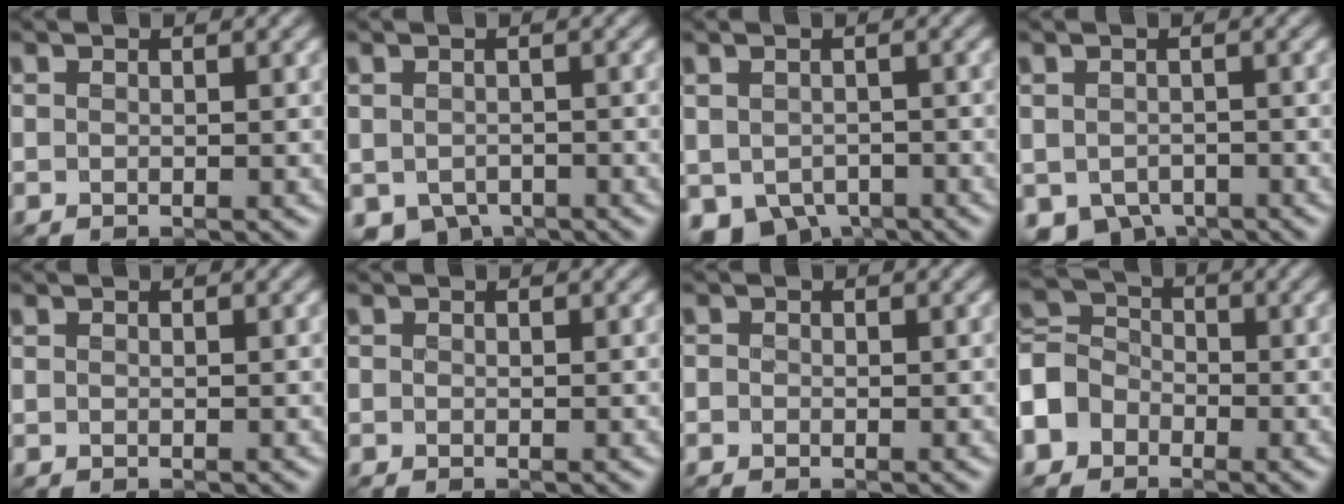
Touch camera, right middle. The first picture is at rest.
{"total": 3.3, "force": [-2.0, 2.2, 1.5], "torque": [-0.028, -0.013, -0.033]}
{"total": 4.5, "force": [-2.4, 3.2, 2.2], "torque": [-0.042, -0.021, -0.035]}
{"total": 3.9, "force": [-2.3, 2.6, 1.8], "torque": [-0.032, -0.017, -0.037]}
{"total": 0.0}
{"total": 0.0}
{"total": 0.6, "force": [-0.4, 0.4, 0.0], "torque": [0.003, -0.003, -0.012]}
{"total": 6.2, "force": [-2.8, 4.9, 2.5], "torque": [-0.059, 0.005, -0.070]}